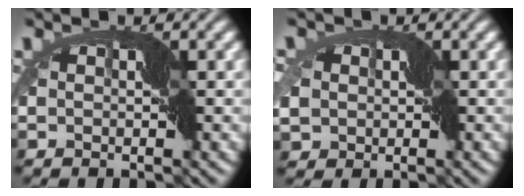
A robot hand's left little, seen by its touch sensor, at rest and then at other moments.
{"total": 7.3, "force": [-0.6, 5.9, 4.2], "torque": [-0.087, 0.000, -0.044]}